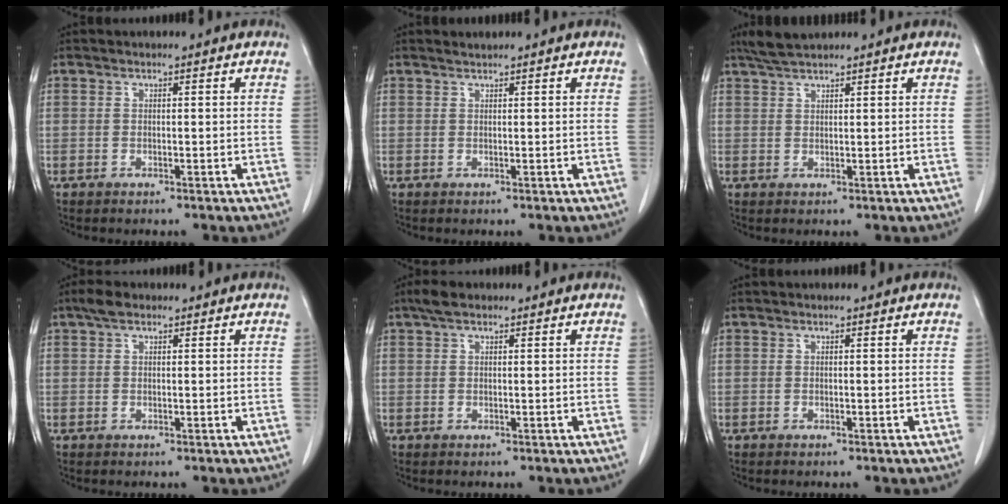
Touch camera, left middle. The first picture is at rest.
{"total": 0.5, "force": [0.5, -0.1, 0.0], "torque": [-0.008, -0.001, 0.012]}
{"total": 3.1, "force": [2.8, 0.2, 1.2], "torque": [-0.029, 0.012, 0.057]}
{"total": 2.2, "force": [1.5, 1.1, 1.3], "torque": [-0.029, 0.016, 0.026]}
{"total": 2.5, "force": [1.7, 1.1, 1.4], "torque": [-0.031, 0.018, 0.030]}
{"total": 0.0}